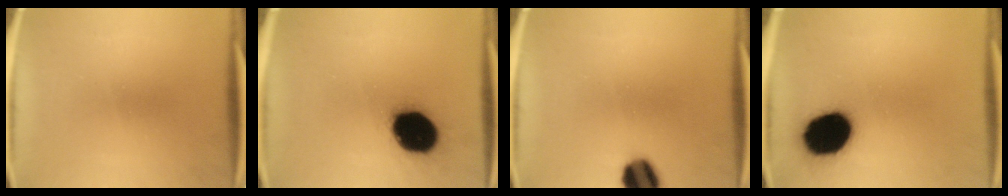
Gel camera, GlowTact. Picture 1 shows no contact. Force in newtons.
{"total": 19.4}
{"total": 8.4}
{"total": 17.0}